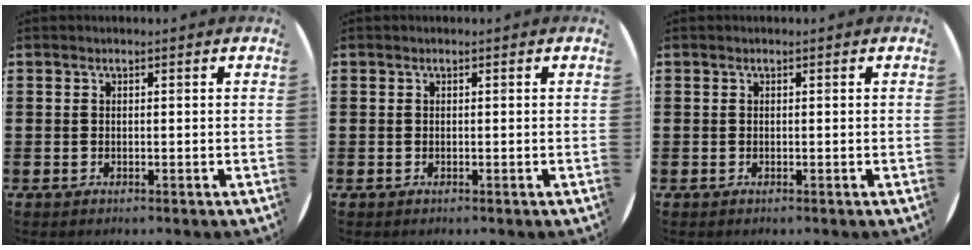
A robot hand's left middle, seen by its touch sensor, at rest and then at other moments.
{"total": 0.0}
{"total": 0.0}